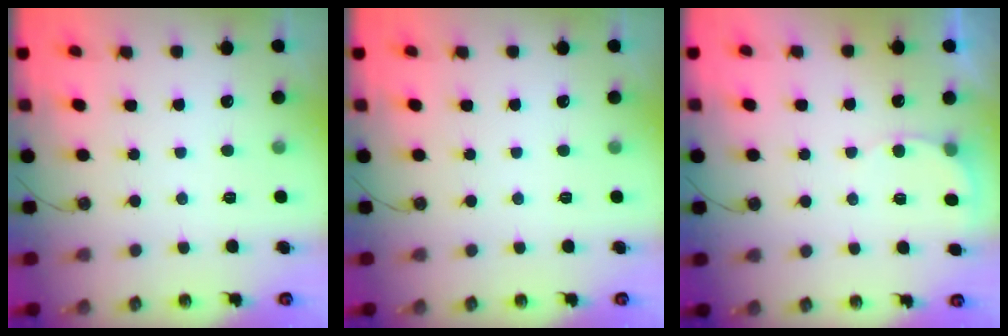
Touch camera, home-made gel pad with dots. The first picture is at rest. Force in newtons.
{"total": 0.0}
{"total": 4.5, "press": 4.4, "slide": 1.0}